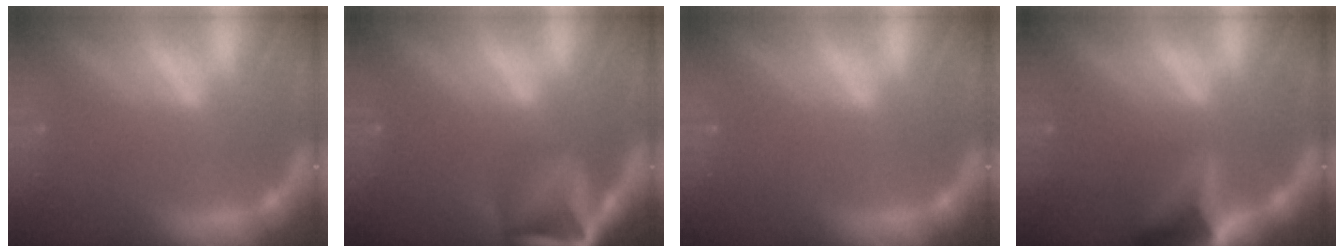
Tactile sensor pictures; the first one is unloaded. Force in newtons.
{"total": 6.9}
{"total": 0.0}
{"total": 6.9}